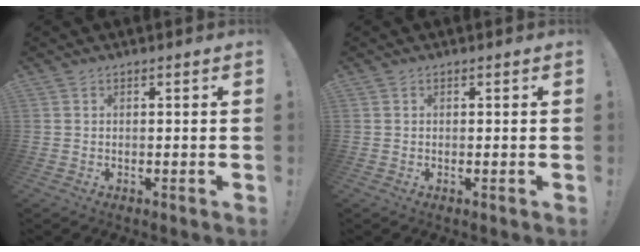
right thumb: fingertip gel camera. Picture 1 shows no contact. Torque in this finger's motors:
{"motor_torque": [-0.01, 0.17, -0.14, 0.01, 0.02]}